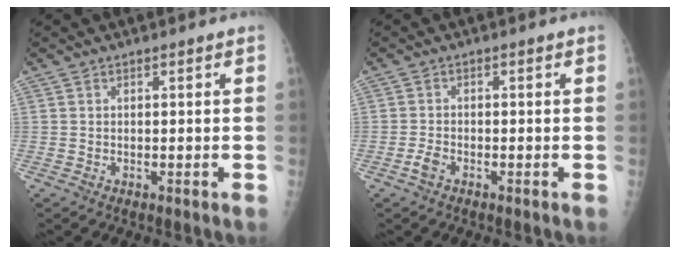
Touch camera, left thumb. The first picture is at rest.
{"total": 1.9, "force": [-1.2, 0.9, 1.2], "torque": [-0.030, 0.003, -0.025]}